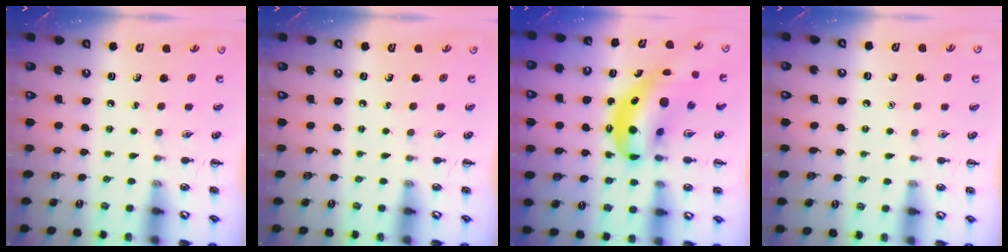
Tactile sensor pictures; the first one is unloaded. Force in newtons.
{"total": 0.0}
{"total": 11.6, "press": 11.3, "slide": 2.8}
{"total": 1.5, "press": 1.5, "slide": 0.1}